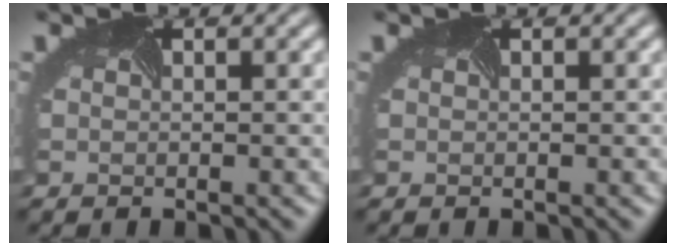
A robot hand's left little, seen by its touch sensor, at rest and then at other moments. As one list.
[{"total": 0.0}]